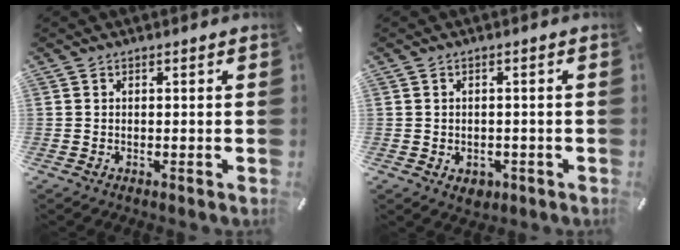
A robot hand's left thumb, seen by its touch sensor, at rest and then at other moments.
{"total": 2.8, "force": [-1.1, 2.2, 1.3], "torque": [-0.015, 0.001, -0.020]}